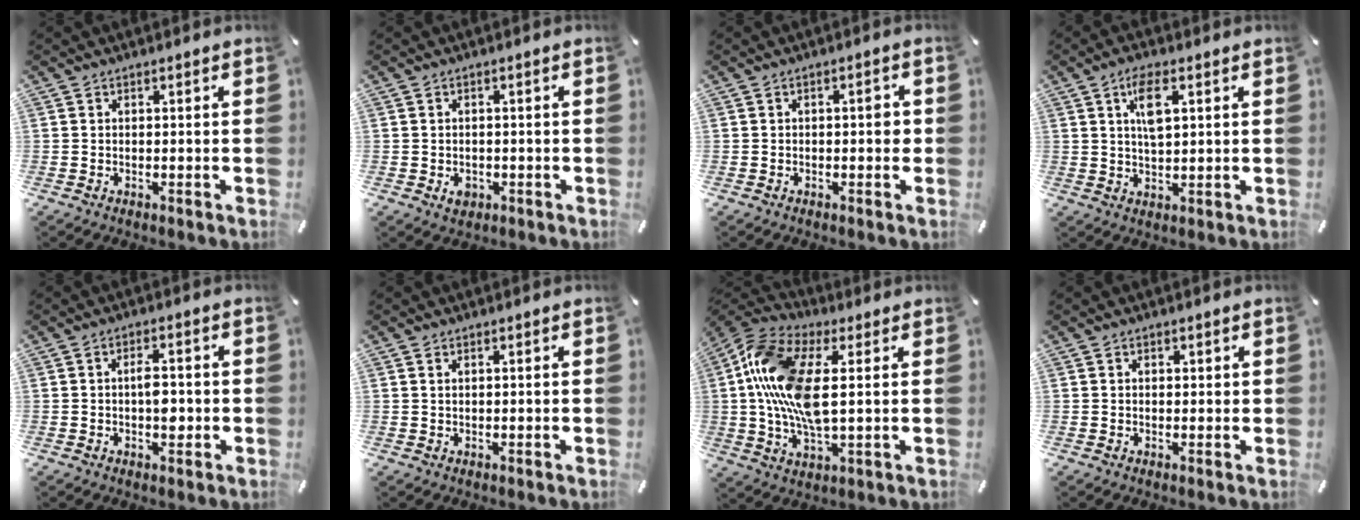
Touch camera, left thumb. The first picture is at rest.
{"total": 2.6, "force": [-0.7, 2.1, 1.4], "torque": [-0.024, 0.004, -0.013]}
{"total": 2.5, "force": [-0.1, 1.2, 2.2], "torque": [-0.032, 0.005, -0.006]}
{"total": 6.5, "force": [2.5, 2.6, 5.4], "torque": [-0.100, 0.000, 0.039]}
{"total": 5.0, "force": [-0.4, 2.6, 4.3], "torque": [-0.060, 0.003, -0.010]}
{"total": 0.8, "force": [0.3, 0.4, 0.6], "torque": [-0.012, 0.002, 0.005]}
{"total": 16.9, "force": [2.0, 8.0, 14.8], "torque": [-0.324, -0.010, 0.035]}
{"total": 1.1, "force": [0.3, 0.8, 0.6], "torque": [-0.012, 0.006, 0.004]}